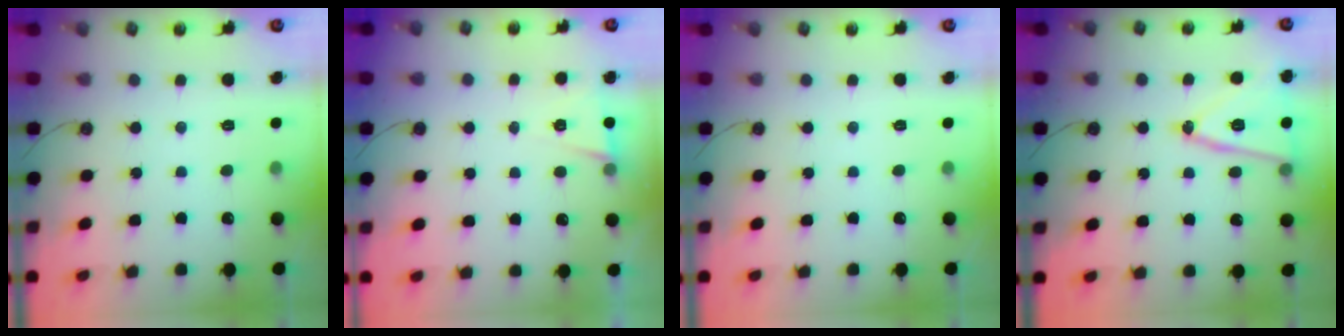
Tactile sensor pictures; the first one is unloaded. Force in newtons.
{"total": 4.9, "press": 2.2, "slide": 4.4}
{"total": 0.0}
{"total": 16.4, "press": 16.1, "slide": 3.3}